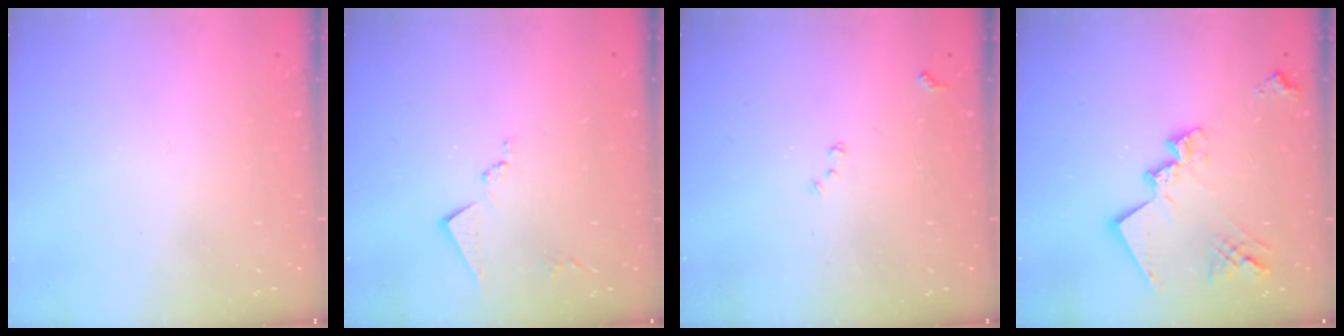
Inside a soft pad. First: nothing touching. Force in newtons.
{"total": 8.8, "press": 8.8, "slide": 0.4}
{"total": 7.5, "press": 7.5, "slide": 0.7}
{"total": 16.6, "press": 16.6, "slide": 1.4}